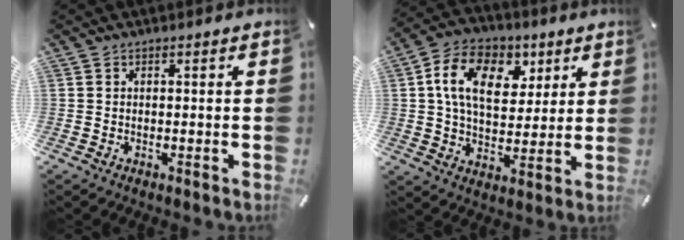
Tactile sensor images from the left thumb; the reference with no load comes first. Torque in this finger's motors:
{"motor_torque": [0.49, 0.66, 1.67, -1.10, 0.28]}